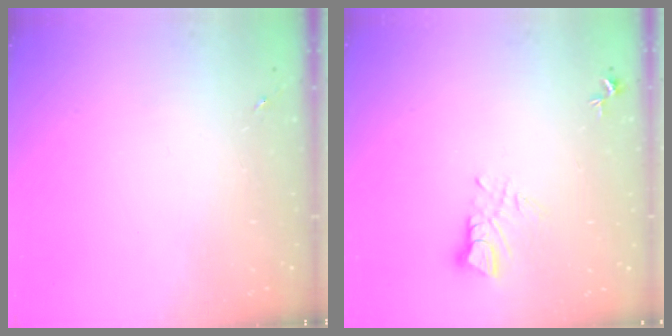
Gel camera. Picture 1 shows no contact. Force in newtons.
{"total": 4.3, "press": 4.3, "slide": 0.3}